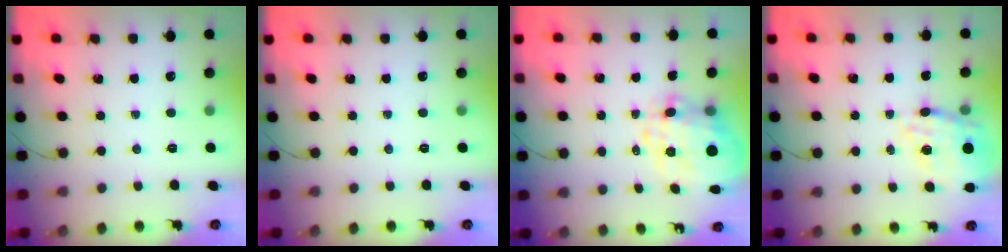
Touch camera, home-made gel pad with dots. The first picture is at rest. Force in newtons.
{"total": 0.0}
{"total": 11.1, "press": 10.8, "slide": 2.8}
{"total": 14.4, "press": 14.1, "slide": 2.7}